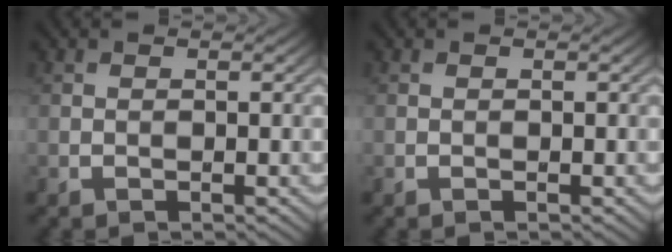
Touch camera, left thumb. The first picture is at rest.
{"total": 0.0}